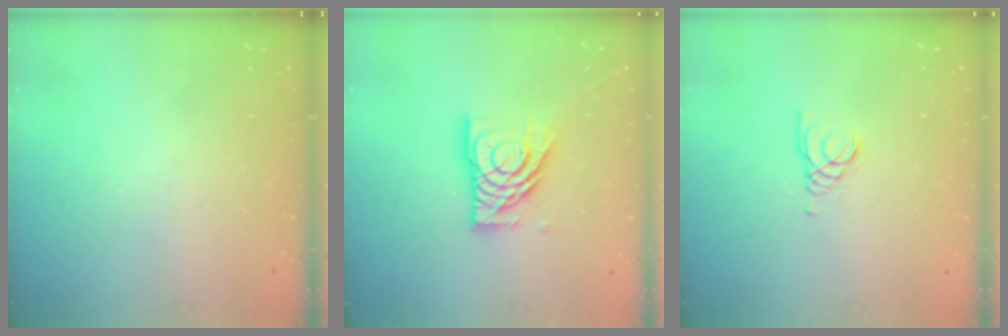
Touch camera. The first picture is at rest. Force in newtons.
{"total": 14.2, "press": 14.1, "slide": 1.6}
{"total": 1.5, "press": 1.5, "slide": 0.1}